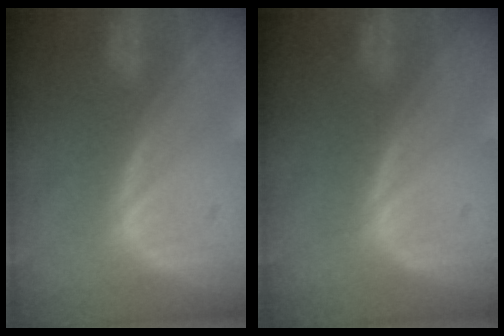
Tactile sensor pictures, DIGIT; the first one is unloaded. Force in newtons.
{"total": 0.0}